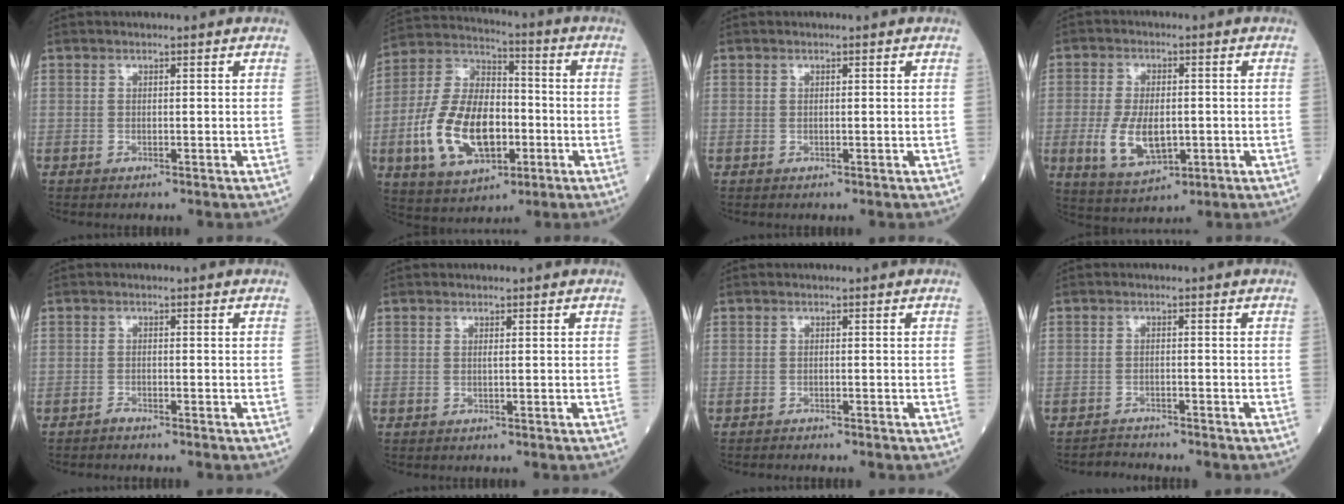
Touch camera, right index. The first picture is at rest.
{"total": 16.4, "force": [-3.9, 8.9, 13.3], "torque": [-0.284, 0.011, -0.062]}
{"total": 0.0}
{"total": 8.3, "force": [-1.6, 4.0, 7.1], "torque": [-0.147, -0.009, -0.015]}
{"total": 0.7, "force": [-0.7, -0.2, 0.0], "torque": [-0.002, -0.001, -0.011]}
{"total": 0.0}
{"total": 1.0, "force": [-1.0, -0.2, 0.2], "torque": [-0.003, 0.000, -0.013]}
{"total": 2.0, "force": [-1.8, -0.4, -0.8], "torque": [0.016, -0.012, -0.029]}